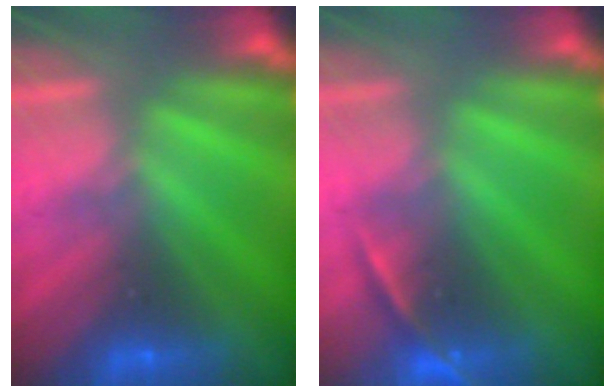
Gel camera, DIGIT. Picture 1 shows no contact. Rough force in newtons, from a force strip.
{"total": 1.8}